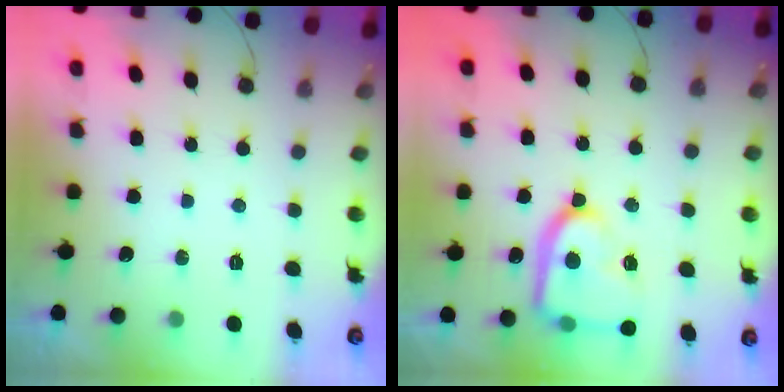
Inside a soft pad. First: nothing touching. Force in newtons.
{"total": 18.1, "press": 18.0, "slide": 1.8}